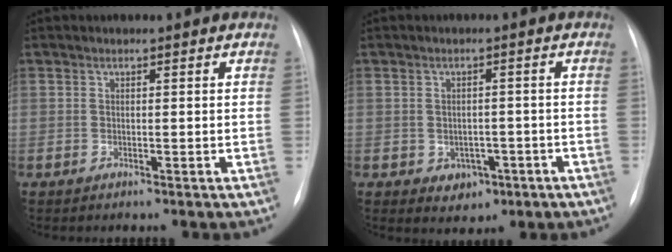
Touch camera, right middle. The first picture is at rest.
{"total": 3.9, "force": [-1.5, 3.1, 1.9], "torque": [-0.019, 0.011, -0.005]}